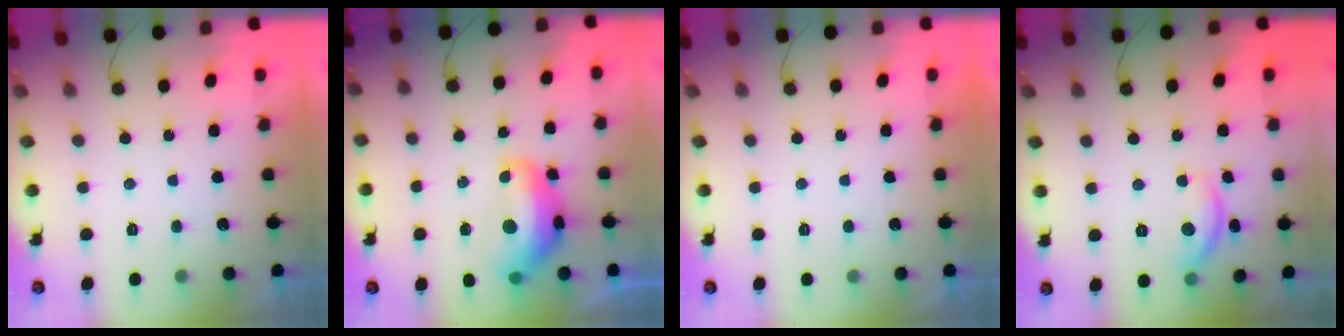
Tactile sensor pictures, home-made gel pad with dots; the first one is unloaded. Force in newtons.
{"total": 13.7, "press": 13.7, "slide": 1.0}
{"total": 0.0}
{"total": 9.7, "press": 9.7, "slide": 0.7}